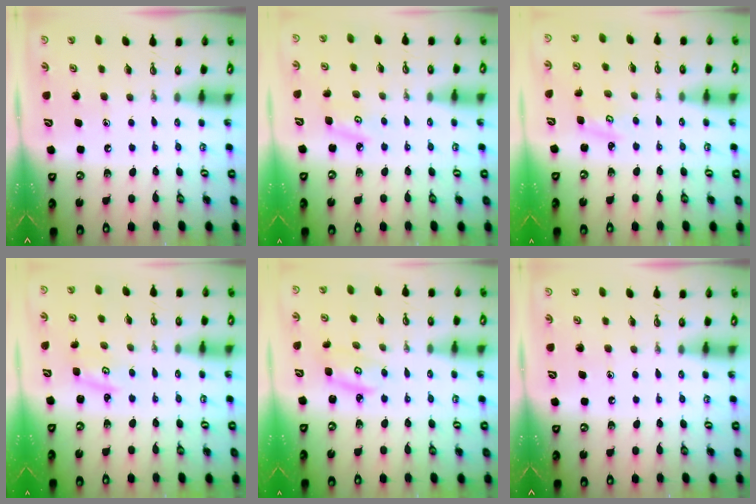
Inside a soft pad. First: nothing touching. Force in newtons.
{"total": 4.3, "press": 4.3, "slide": 0.5}
{"total": 3.2, "press": 3.2, "slide": 0.4}
{"total": 1.7, "press": 1.7, "slide": 0.2}
{"total": 2.9, "press": 2.9, "slide": 0.4}
{"total": 0.0}